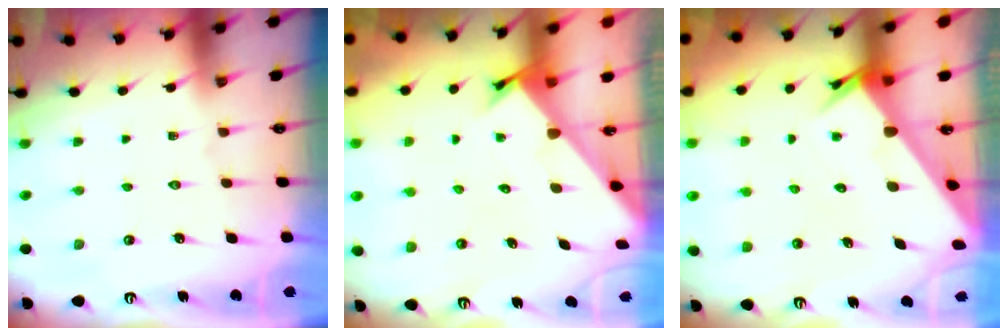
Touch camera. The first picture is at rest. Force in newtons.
{"total": 2.3, "press": 2.3, "slide": 0.2}
{"total": 3.8, "press": 3.8, "slide": 0.1}